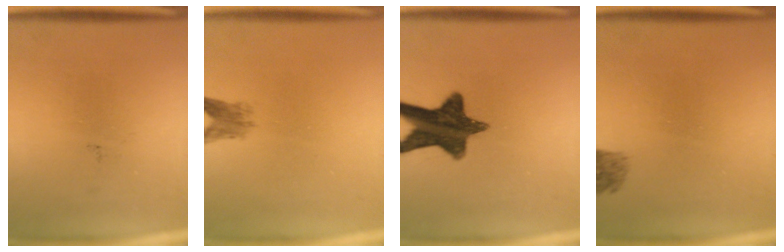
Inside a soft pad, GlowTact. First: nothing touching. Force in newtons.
{"total": 2.5}
{"total": 13.0}
{"total": 1.4}